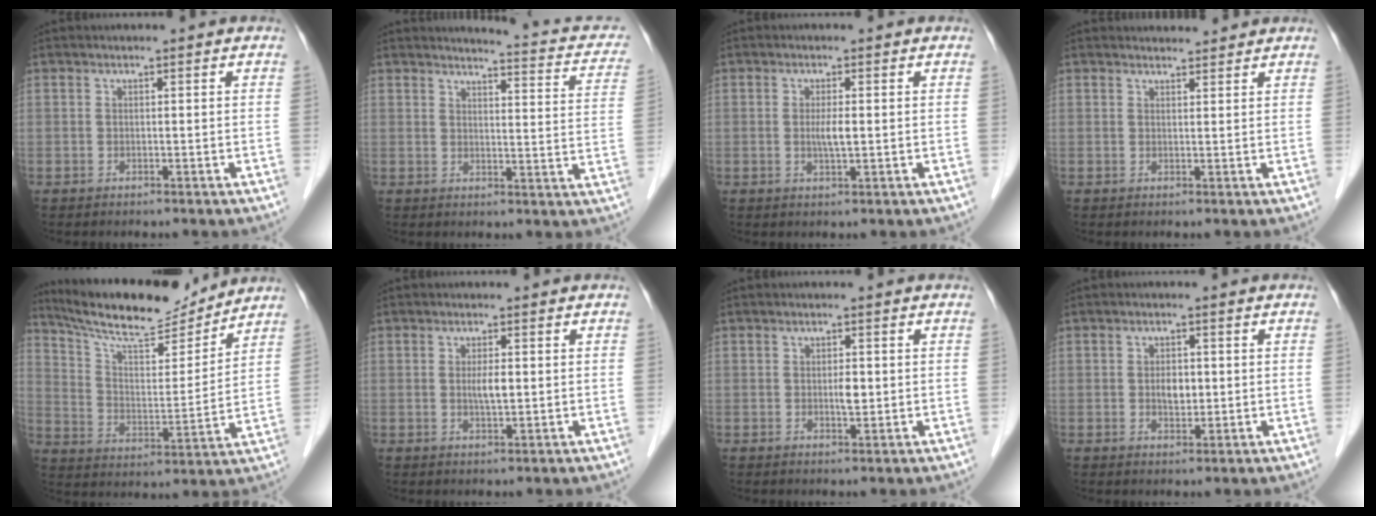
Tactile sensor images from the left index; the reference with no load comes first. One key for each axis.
{"total": 10.8, "fx": 9.5, "fy": 2.2, "fz": 4.6, "tx": -0.046, "ty": -0.018, "tz": 0.084}
{"total": 2.3, "fx": 0.0, "fy": 0.3, "fz": 2.3, "tx": -0.047, "ty": -0.003, "tz": 0.001}
{"total": 2.8, "fx": 2.8, "fy": 0.6, "fz": 0.2, "tx": -0.008, "ty": 0.010, "tz": 0.039}
{"total": 16.0, "fx": 14.6, "fy": 2.4, "fz": 6.1, "tx": -0.110, "ty": 0.001, "tz": 0.246}
{"total": 2.2, "fx": 0.2, "fy": 0.5, "fz": 2.2, "tx": -0.042, "ty": -0.002, "tz": 0.004}
{"total": 1.7, "fx": 0.0, "fy": 0.7, "fz": 1.5, "tx": -0.027, "ty": -0.001, "tz": 0.001}
{"total": 2.7, "fx": 0.0, "fy": 1.6, "fz": 2.1, "tx": -0.038, "ty": 0.000, "tz": 0.002}